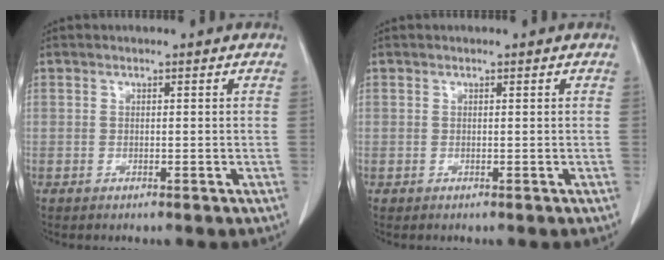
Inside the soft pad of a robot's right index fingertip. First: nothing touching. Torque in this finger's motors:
{"motor_torque": [-0.08, 0.09, -0.11, -0.06]}